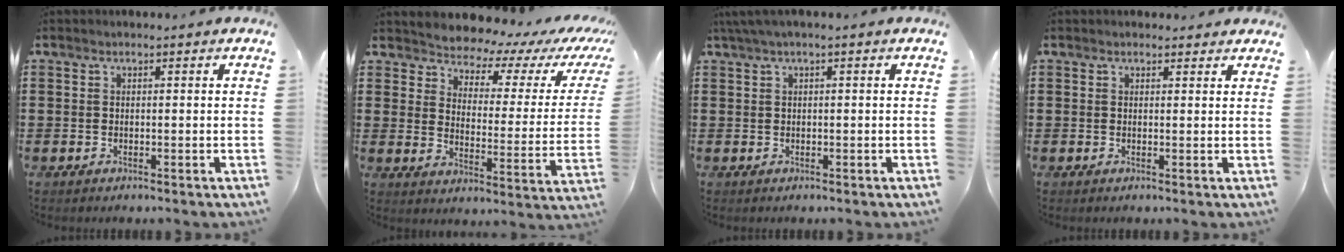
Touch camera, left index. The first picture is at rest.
{"total": 4.0, "force": [3.9, 1.1, 0.4], "torque": [-0.030, -0.041, 0.058]}
{"total": 1.3, "force": [-0.1, 0.1, 1.3], "torque": [-0.020, -0.003, -0.002]}
{"total": 1.1, "force": [0.9, 0.7, 0.0], "torque": [-0.004, 0.006, 0.017]}